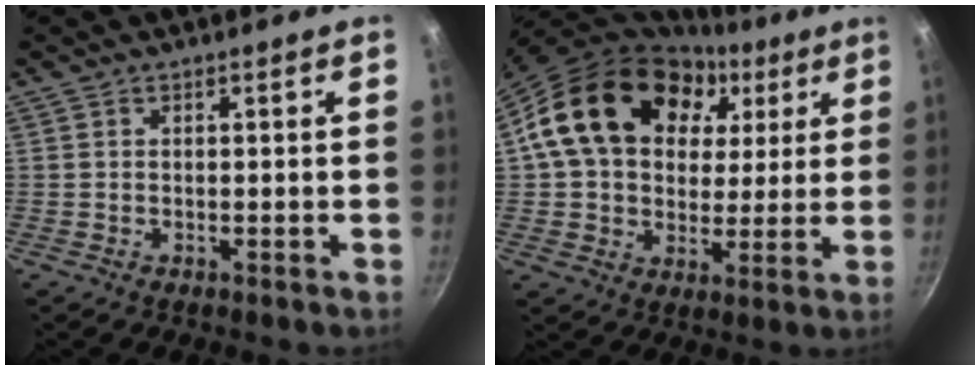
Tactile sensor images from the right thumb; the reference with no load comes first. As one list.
[{"total": 22.3, "force": [7.4, 16.4, 13.1], "torque": [-0.207, 0.014, 0.123]}]